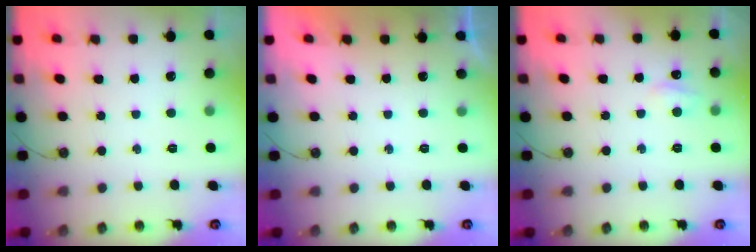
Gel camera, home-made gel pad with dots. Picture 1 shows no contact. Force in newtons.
{"total": 0.0}
{"total": 4.7, "press": 4.6, "slide": 0.9}